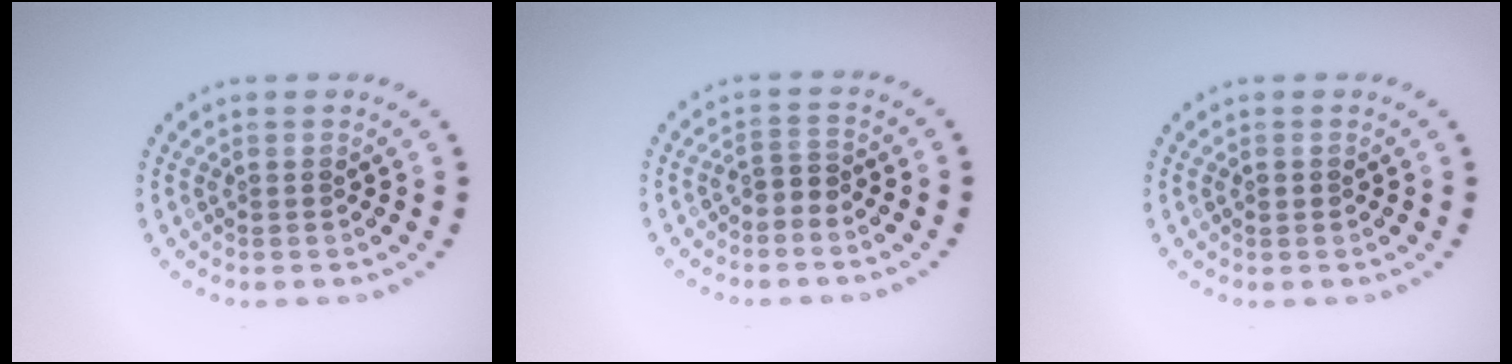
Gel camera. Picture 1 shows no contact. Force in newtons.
{"total": 1.3, "press": 1.0, "slide": 0.7}
{"total": 0.6, "press": 0.6, "slide": 0.2}